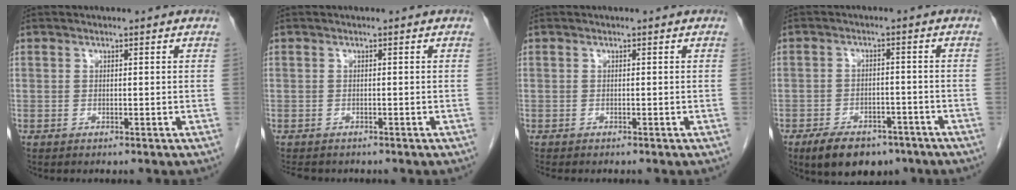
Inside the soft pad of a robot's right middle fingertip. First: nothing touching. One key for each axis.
{"total": 3.6, "fx": -3.1, "fy": 1.5, "fz": 1.2, "tx": -0.023, "ty": -0.007, "tz": -0.042}
{"total": 1.2, "fx": -1.1, "fy": 0.3, "fz": 0.5, "tx": -0.013, "ty": -0.005, "tz": -0.015}
{"total": 9.2, "fx": -6.6, "fy": 4.7, "fz": 4.5, "tx": -0.068, "ty": 0.002, "tz": -0.099}